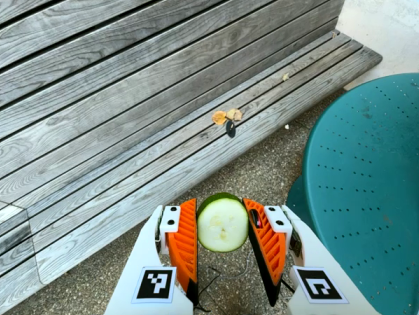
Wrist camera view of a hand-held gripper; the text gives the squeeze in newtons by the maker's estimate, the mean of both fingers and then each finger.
{"total": 9.1, "left": 9.3, "right": 8.9}